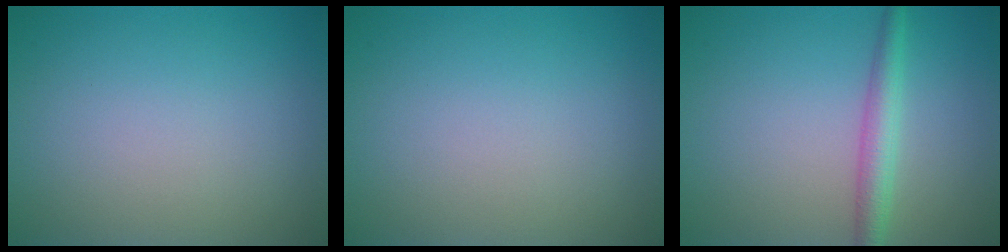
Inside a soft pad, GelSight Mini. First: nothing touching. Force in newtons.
{"total": 0.0}
{"total": 2.7, "press": 2.7, "slide": 0.1}